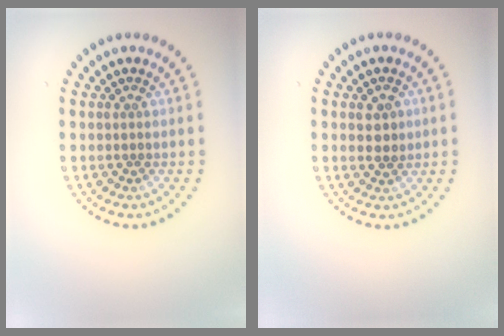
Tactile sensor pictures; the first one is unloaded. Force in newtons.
{"total": 1.9, "press": 1.8, "slide": 0.3}